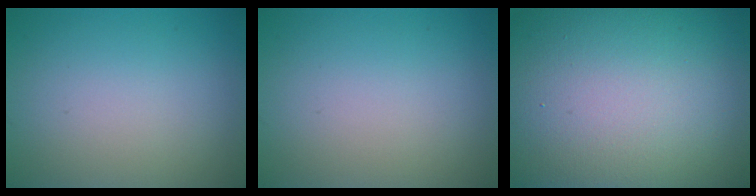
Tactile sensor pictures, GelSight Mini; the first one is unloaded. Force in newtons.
{"total": 0.0}
{"total": 23.3, "press": 23.3, "slide": 1.2}